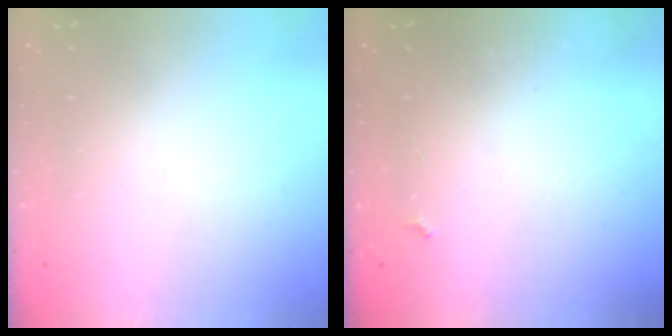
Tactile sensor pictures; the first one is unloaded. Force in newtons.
{"total": 2.6, "press": 2.6, "slide": 0.5}